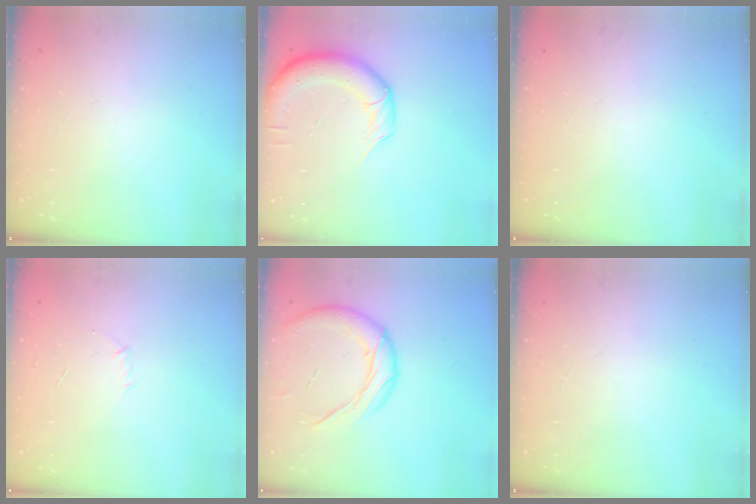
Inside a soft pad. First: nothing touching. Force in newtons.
{"total": 11.4, "press": 11.0, "slide": 3.1}
{"total": 0.0}
{"total": 2.7, "press": 2.6, "slide": 0.7}
{"total": 14.7, "press": 14.6, "slide": 2.3}
{"total": 0.0}